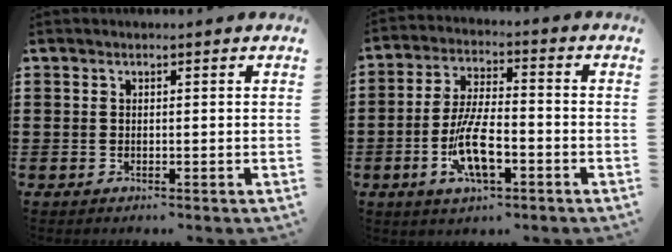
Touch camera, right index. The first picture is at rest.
{"total": 9.3, "force": [-3.2, 3.5, 8.0], "torque": [-0.169, -0.009, -0.059]}